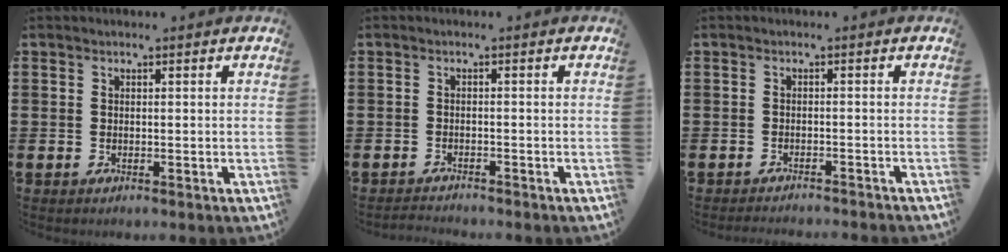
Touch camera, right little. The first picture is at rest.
{"total": 1.1, "force": [-1.1, -0.1, -0.1], "torque": [-0.002, 0.002, -0.024]}
{"total": 1.3, "force": [-1.3, -0.2, 0.0], "torque": [-0.001, 0.002, -0.026]}